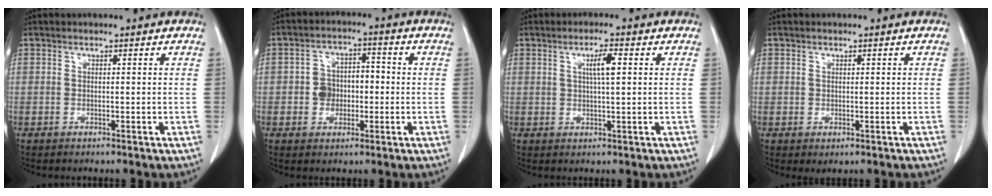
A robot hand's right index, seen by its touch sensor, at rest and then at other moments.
{"total": 5.3, "force": [-0.9, 4.3, 3.0], "torque": [-0.054, 0.023, -0.015]}
{"total": 3.5, "force": [1.0, 0.2, 3.3], "torque": [-0.058, 0.002, 0.016]}
{"total": 0.9, "force": [0.1, 0.9, 0.2], "torque": [0.000, 0.001, 0.003]}